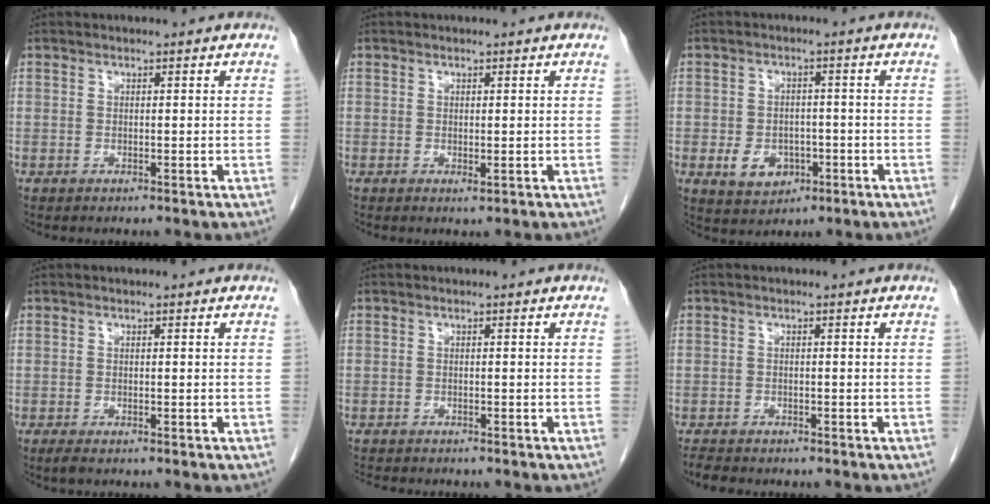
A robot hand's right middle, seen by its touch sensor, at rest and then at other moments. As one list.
[{"total": 0.6, "force": [0.0, 0.1, 0.5], "torque": [-0.011, -0.004, 0.002]}, {"total": 5.6, "force": [-1.9, 4.2, 3.2], "torque": [-0.055, 0.004, -0.018]}, {"total": 0.9, "force": [-0.7, 0.1, 0.6], "torque": [-0.017, -0.004, -0.012]}, {"total": 3.8, "force": [-3.4, 0.7, 1.4], "torque": [-0.025, -0.010, -0.050]}, {"total": 2.7, "force": [-2.4, 0.8, 0.8], "torque": [-0.022, -0.008, -0.038]}]